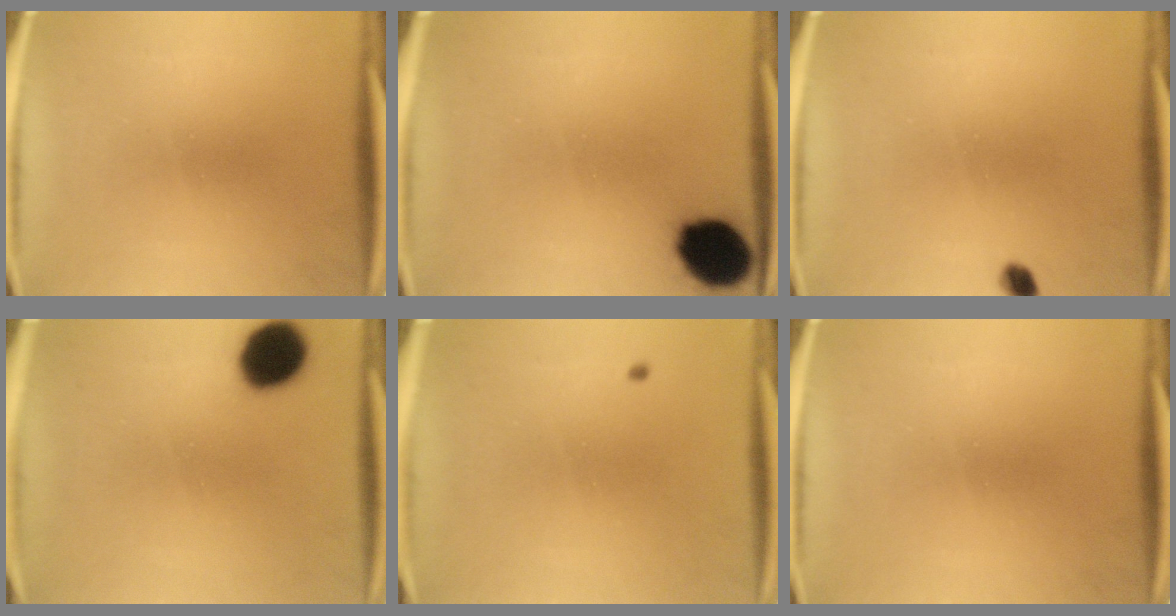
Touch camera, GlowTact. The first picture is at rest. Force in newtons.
{"total": 12.7}
{"total": 1.8}
{"total": 11.3}
{"total": 0.6}
{"total": 0.0}